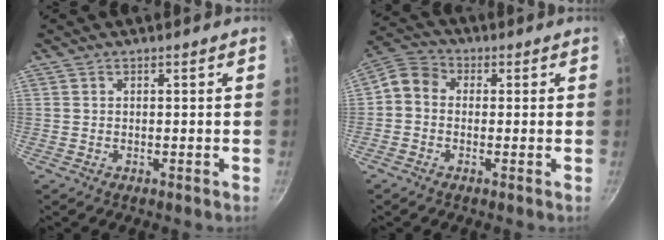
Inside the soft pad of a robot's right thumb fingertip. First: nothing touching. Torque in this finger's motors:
{"motor_torque": [0.09, 0.09, 0.09, -0.07, 0.06]}